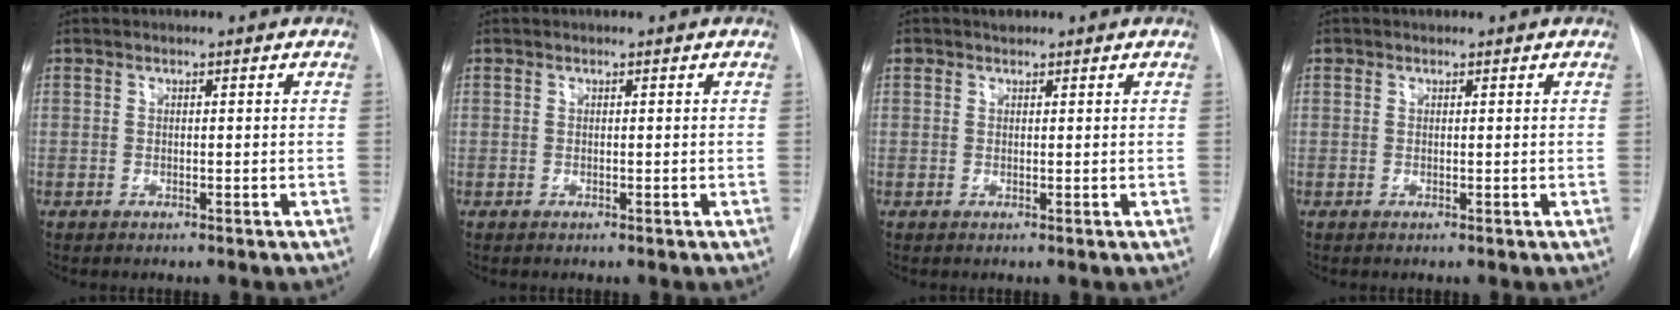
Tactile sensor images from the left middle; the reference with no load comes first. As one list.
[{"total": 0.0}, {"total": 1.3, "force": [1.0, 0.8, 0.2], "torque": [-0.006, 0.013, 0.015]}, {"total": 0.6, "force": [0.4, 0.4, 0.0], "torque": [0.001, 0.006, 0.005]}]